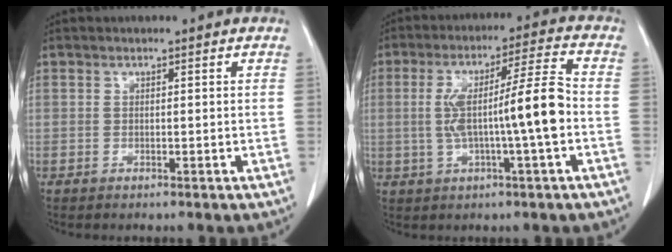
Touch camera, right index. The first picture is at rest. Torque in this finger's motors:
{"motor_torque": [1.80, -0.31, 0.86, 0.18]}